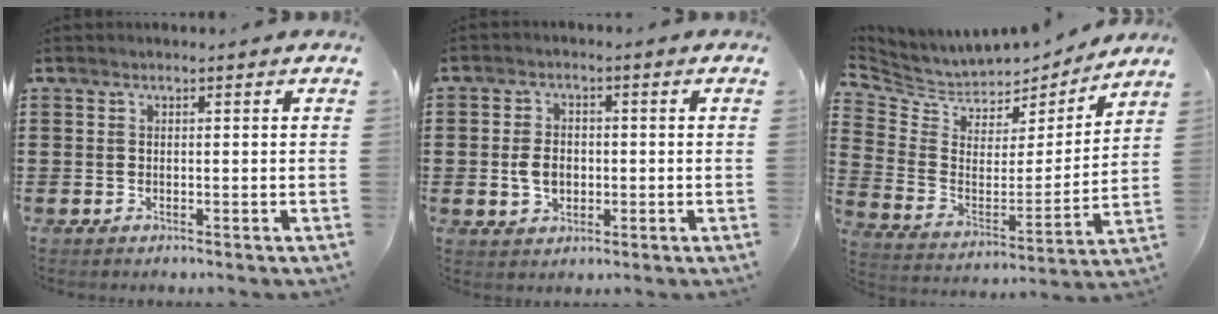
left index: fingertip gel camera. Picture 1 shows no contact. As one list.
[{"total": 4.2, "force": [-0.5, 2.9, 3.0], "torque": [-0.059, 0.002, -0.014]}, {"total": 5.2, "force": [4.7, 2.3, 0.3], "torque": [-0.042, -0.045, 0.079]}]